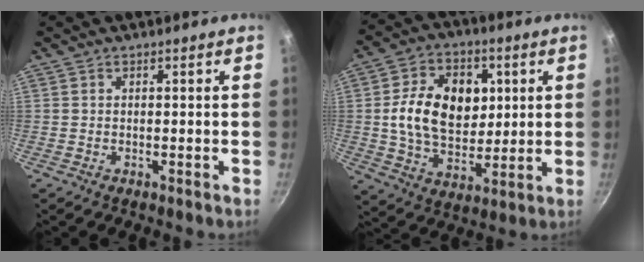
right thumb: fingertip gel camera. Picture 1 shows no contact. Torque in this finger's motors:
{"motor_torque": [-1.06, 1.76, 1.27, 0.25, 0.30]}